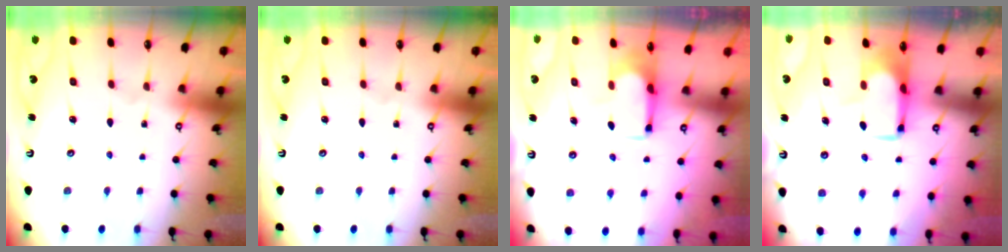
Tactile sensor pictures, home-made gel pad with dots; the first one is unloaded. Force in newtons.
{"total": 0.0}
{"total": 1.9, "press": 1.8, "slide": 0.7}
{"total": 1.8, "press": 1.7, "slide": 0.5}